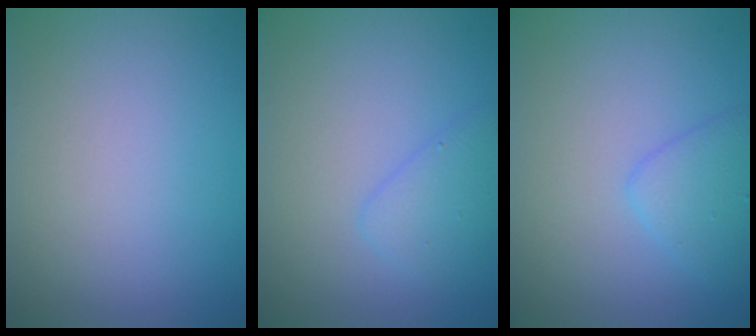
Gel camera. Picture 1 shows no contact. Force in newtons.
{"total": 2.1, "press": 2.1, "slide": 0.2}
{"total": 2.3, "press": 2.3, "slide": 0.0}